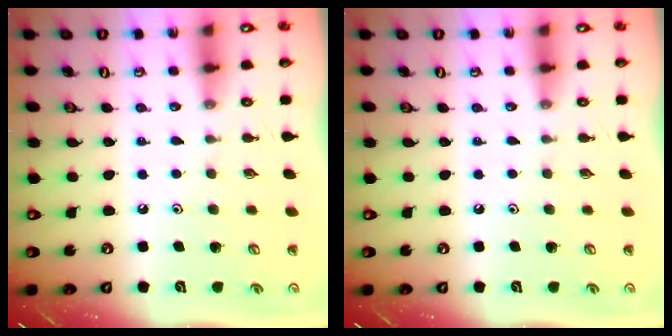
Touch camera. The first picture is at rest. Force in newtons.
{"total": 0.0}